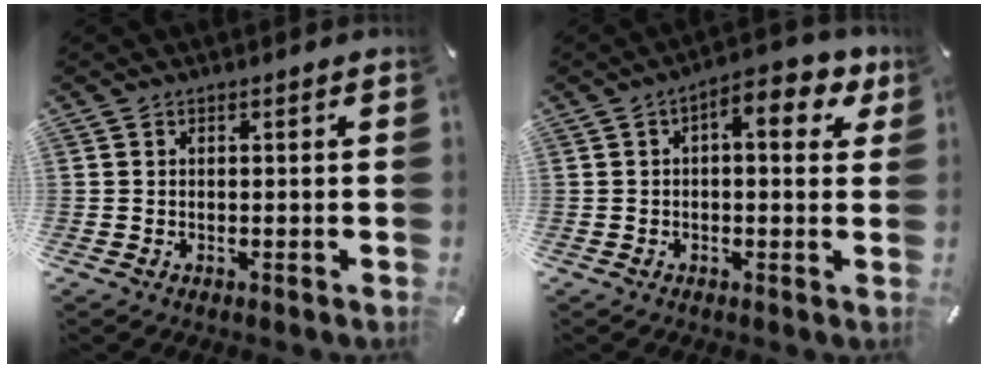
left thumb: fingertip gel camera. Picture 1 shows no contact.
{"total": 7.8, "force": [2.4, 3.3, 6.7], "torque": [-0.093, -0.006, 0.030]}